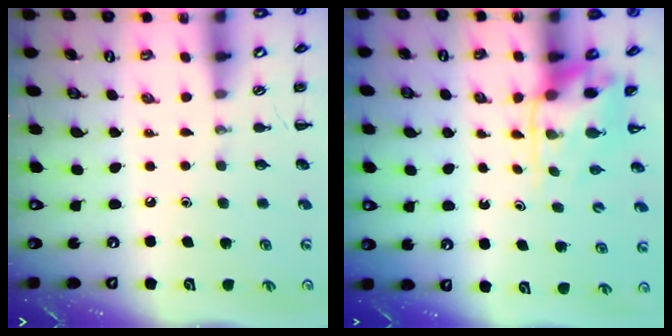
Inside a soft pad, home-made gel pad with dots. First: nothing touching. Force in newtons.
{"total": 4.0, "press": 3.9, "slide": 0.8}